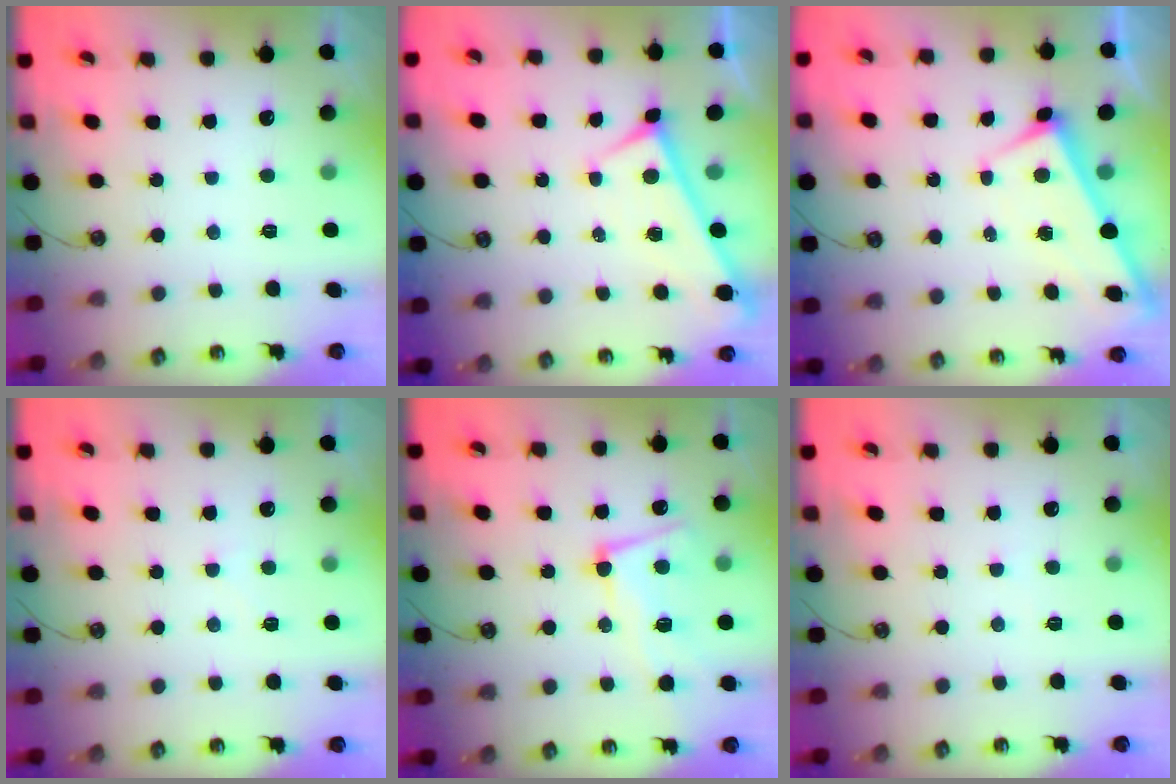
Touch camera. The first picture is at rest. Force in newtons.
{"total": 0.0}
{"total": 2.8, "press": 2.8, "slide": 0.1}
{"total": 2.0, "press": 2.0, "slide": 0.3}
{"total": 8.7, "press": 8.5, "slide": 1.6}
{"total": 2.4, "press": 2.4, "slide": 0.2}